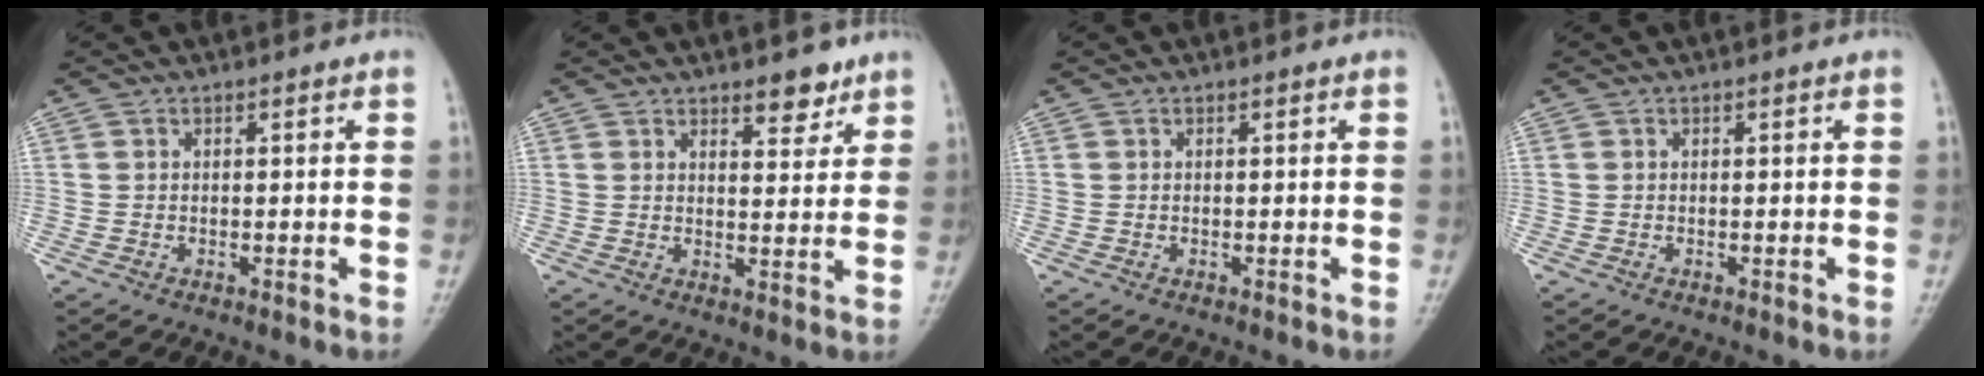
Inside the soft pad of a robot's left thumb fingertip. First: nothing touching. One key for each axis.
{"total": 4.7, "fx": 3.4, "fy": 2.0, "fz": 2.5, "tx": -0.013, "ty": -0.023, "tz": 0.049}
{"total": 0.0}
{"total": 0.0}